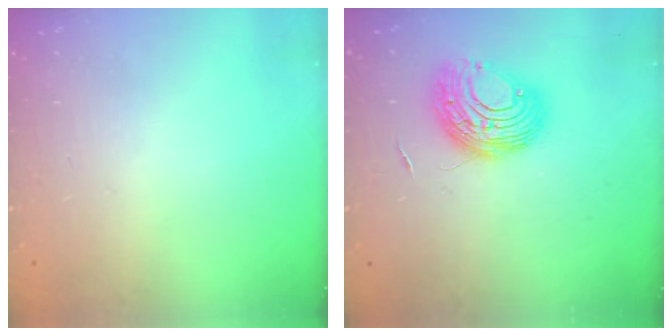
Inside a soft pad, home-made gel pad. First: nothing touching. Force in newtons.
{"total": 9.6, "press": 9.5, "slide": 0.9}